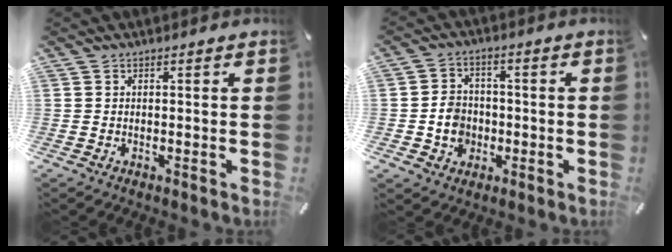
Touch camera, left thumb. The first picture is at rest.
{"total": 6.9, "force": [-1.5, 6.2, 2.6], "torque": [-0.048, 0.009, -0.028]}